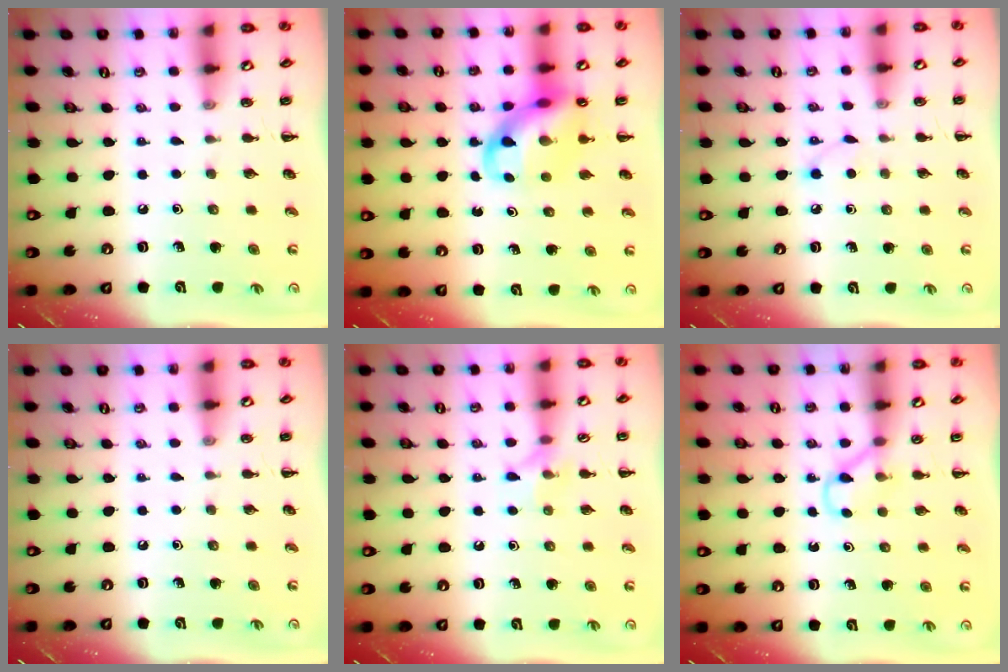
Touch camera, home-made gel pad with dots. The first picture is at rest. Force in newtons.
{"total": 11.3, "press": 10.9, "slide": 2.8}
{"total": 2.7, "press": 2.5, "slide": 0.9}
{"total": 0.0}
{"total": 6.4, "press": 6.4, "slide": 0.9}
{"total": 3.2, "press": 3.1, "slide": 1.0}